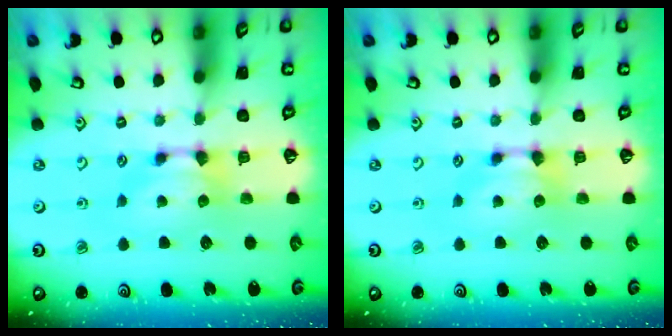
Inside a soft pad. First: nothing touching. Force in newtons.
{"total": 0.0}